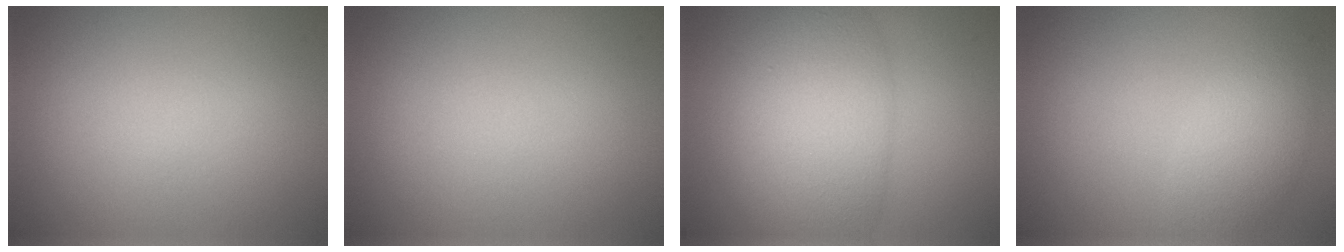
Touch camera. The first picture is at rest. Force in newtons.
{"total": 0.0}
{"total": 7.6, "press": 7.6, "slide": 0.2}
{"total": 3.6, "press": 3.6, "slide": 0.2}